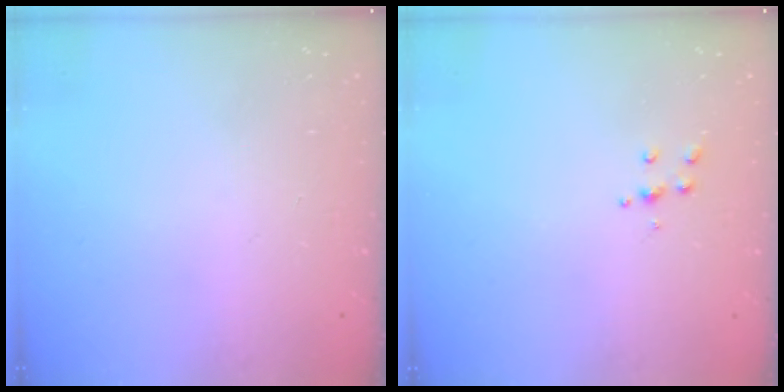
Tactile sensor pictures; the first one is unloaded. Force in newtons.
{"total": 4.3, "press": 4.3, "slide": 0.4}